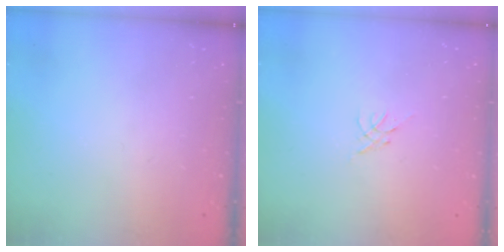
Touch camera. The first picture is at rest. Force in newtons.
{"total": 0.5, "press": 0.4, "slide": 0.3}